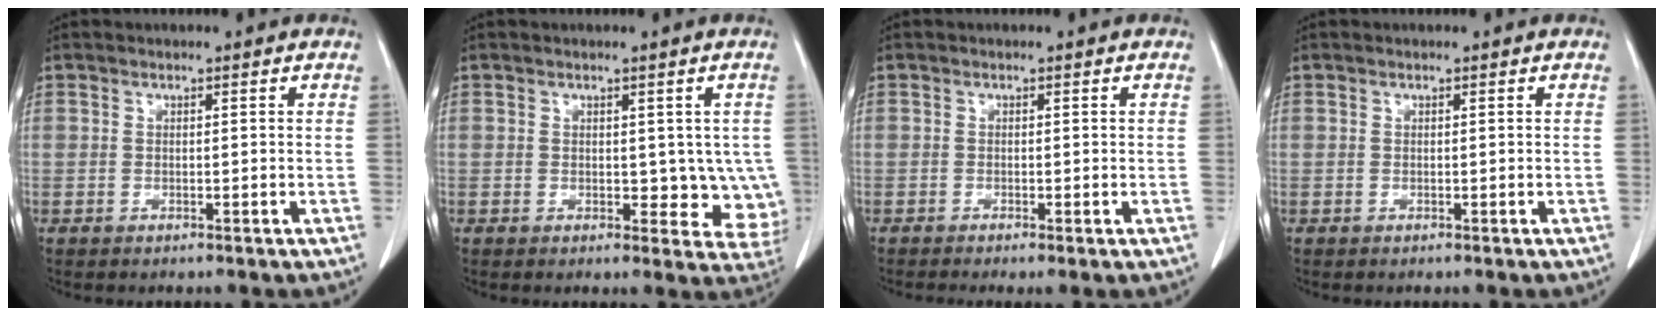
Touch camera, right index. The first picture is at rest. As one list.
[{"total": 6.2, "force": [0.1, 4.1, 4.7], "torque": [-0.024, -0.002, 0.005]}, {"total": 1.4, "force": [-0.8, 0.2, 1.1], "torque": [-0.021, -0.005, -0.015]}, {"total": 0.0}]